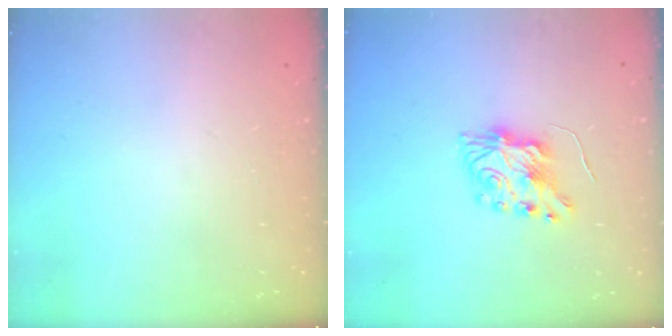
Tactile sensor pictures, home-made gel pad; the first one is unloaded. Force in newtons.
{"total": 9.0, "press": 9.0, "slide": 0.8}